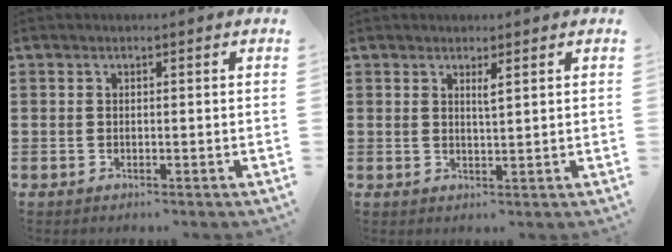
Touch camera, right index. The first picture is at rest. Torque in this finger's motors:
{"motor_torque": [-0.36, 0.09, 0.07, 0.00]}